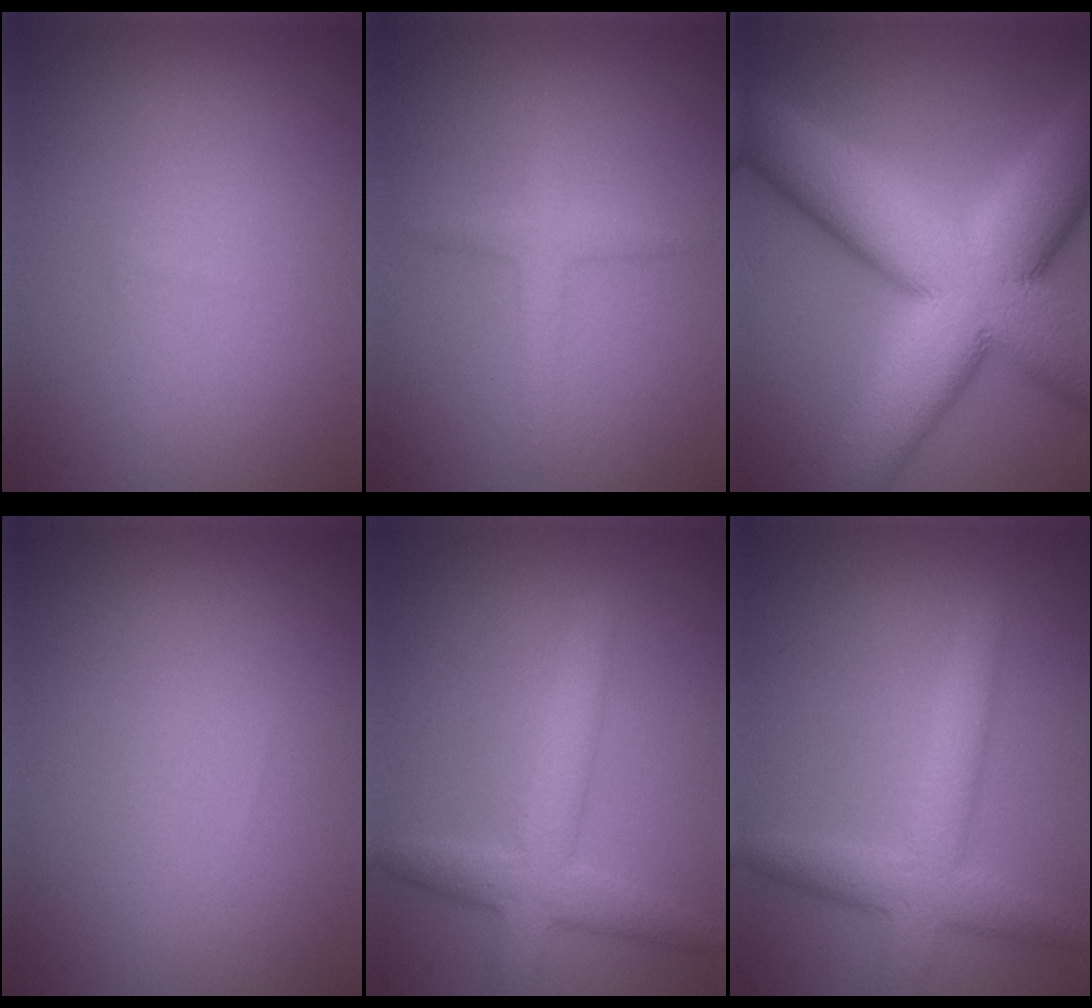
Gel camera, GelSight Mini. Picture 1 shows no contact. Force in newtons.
{"total": 1.6, "press": 1.6, "slide": 0.1}
{"total": 16.6, "press": 16.6, "slide": 0.9}
{"total": 0.0}
{"total": 4.3, "press": 4.2, "slide": 0.2}
{"total": 4.4, "press": 4.4, "slide": 0.3}